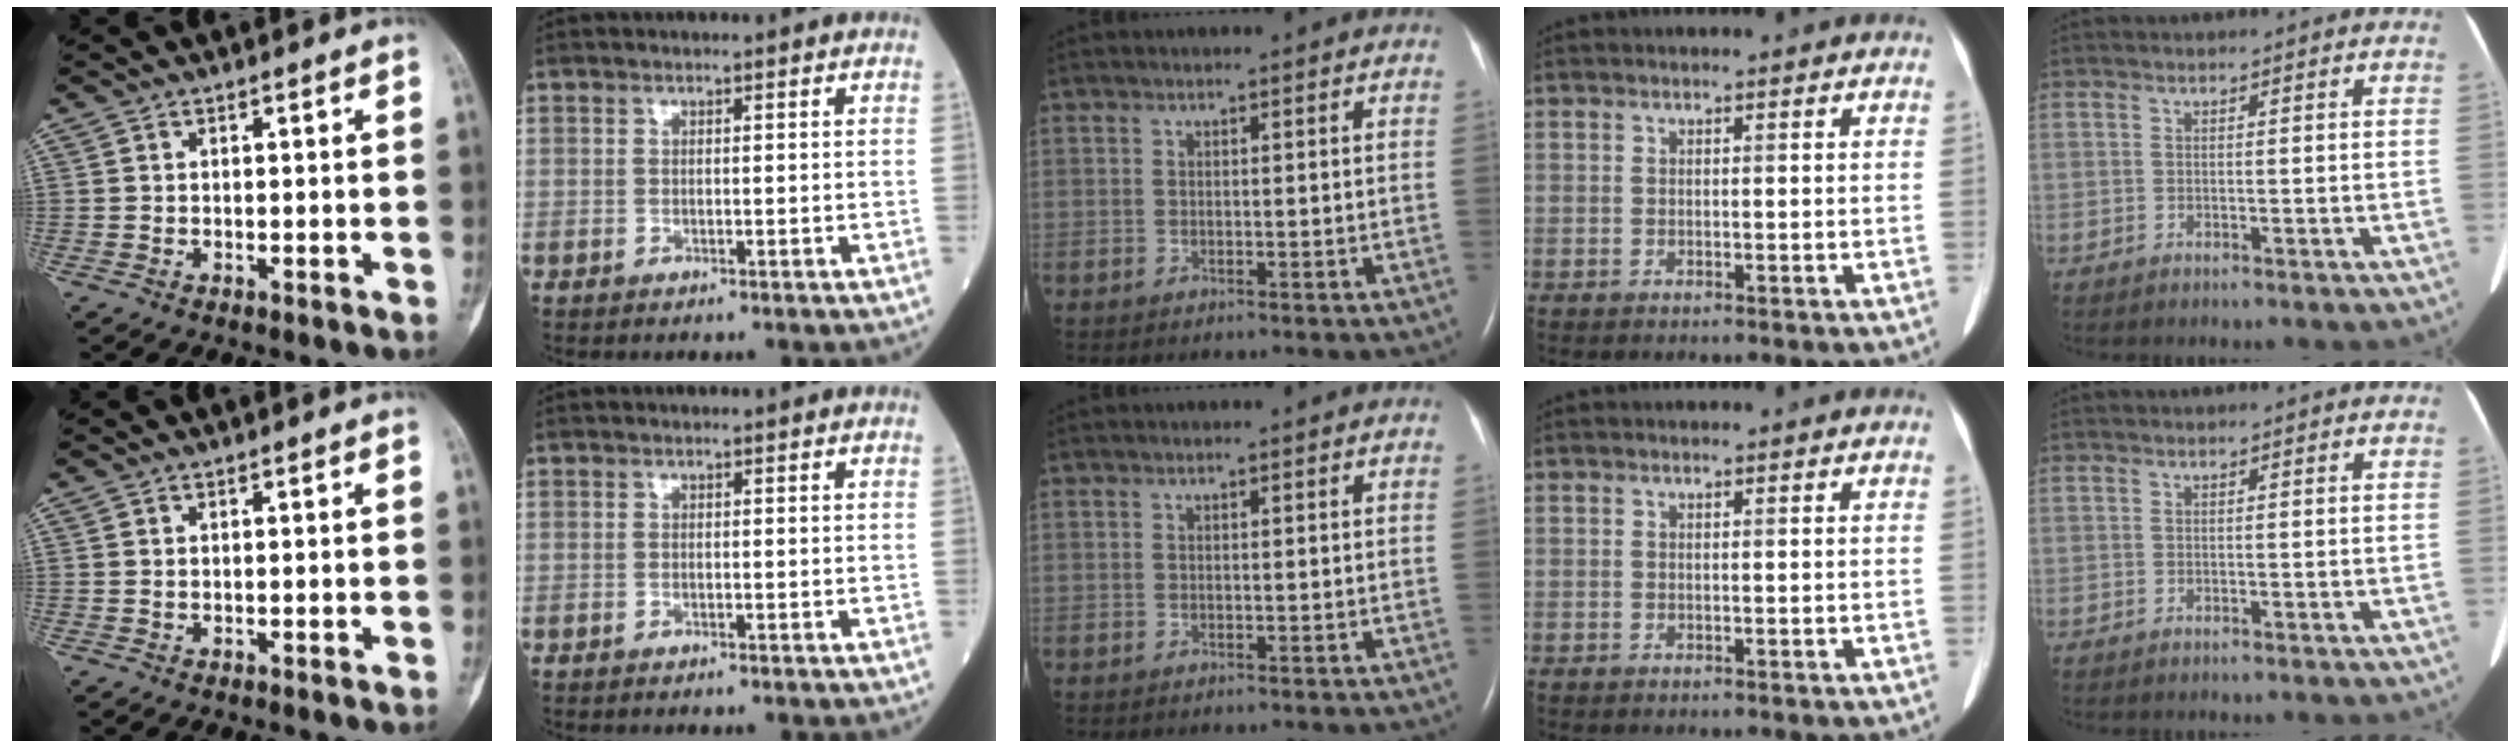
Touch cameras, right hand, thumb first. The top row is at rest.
{}